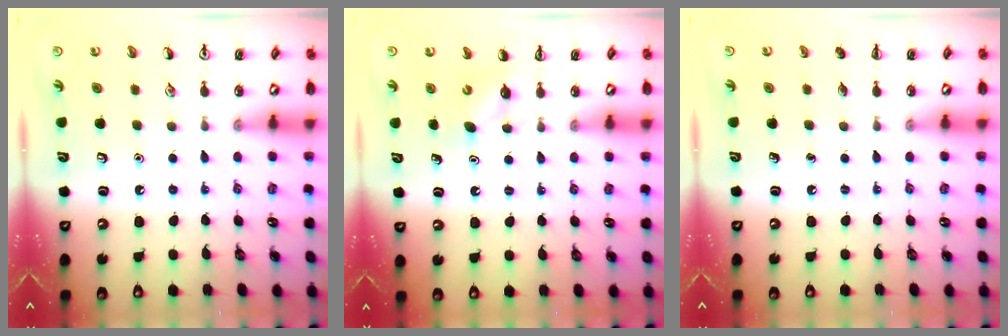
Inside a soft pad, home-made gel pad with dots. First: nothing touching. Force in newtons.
{"total": 4.0, "press": 3.9, "slide": 0.9}
{"total": 0.0}